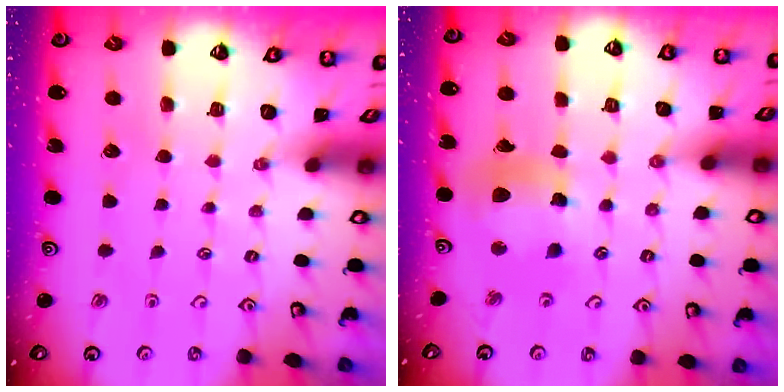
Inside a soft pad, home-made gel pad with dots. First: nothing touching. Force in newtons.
{"total": 12.7, "press": 12.6, "slide": 1.9}